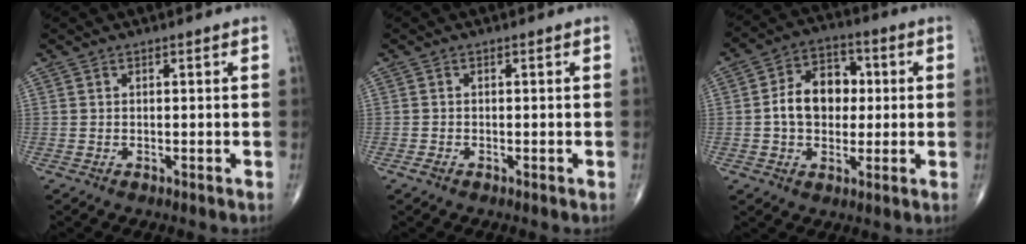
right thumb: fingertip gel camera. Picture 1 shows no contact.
{"total": 0.9, "force": [-0.5, 0.4, 0.6], "torque": [-0.011, -0.001, -0.011]}
{"total": 11.0, "force": [0.3, 8.1, 7.5], "torque": [-0.094, 0.022, -0.001]}